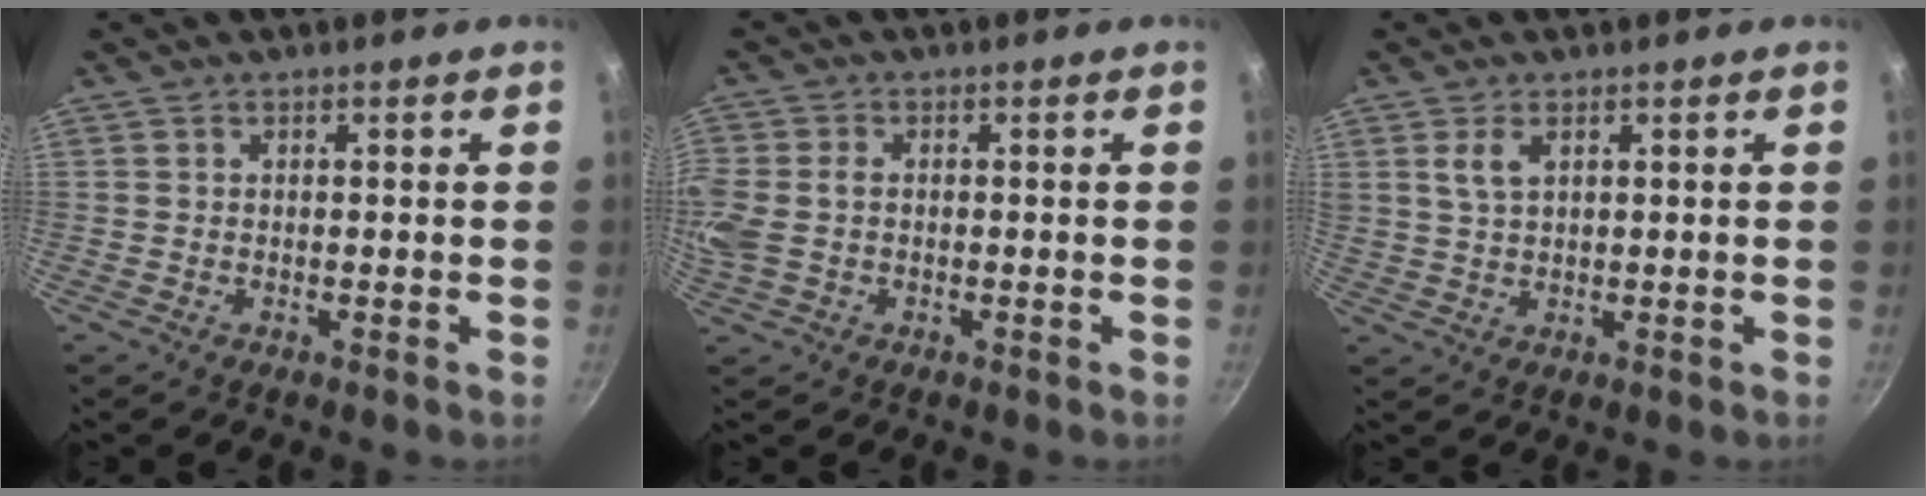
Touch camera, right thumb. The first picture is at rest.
{"total": 7.4, "force": [-0.3, 5.1, 5.3], "torque": [-0.126, 0.005, -0.011]}
{"total": 3.9, "force": [1.7, 1.8, 3.0], "torque": [-0.054, -0.005, 0.037]}